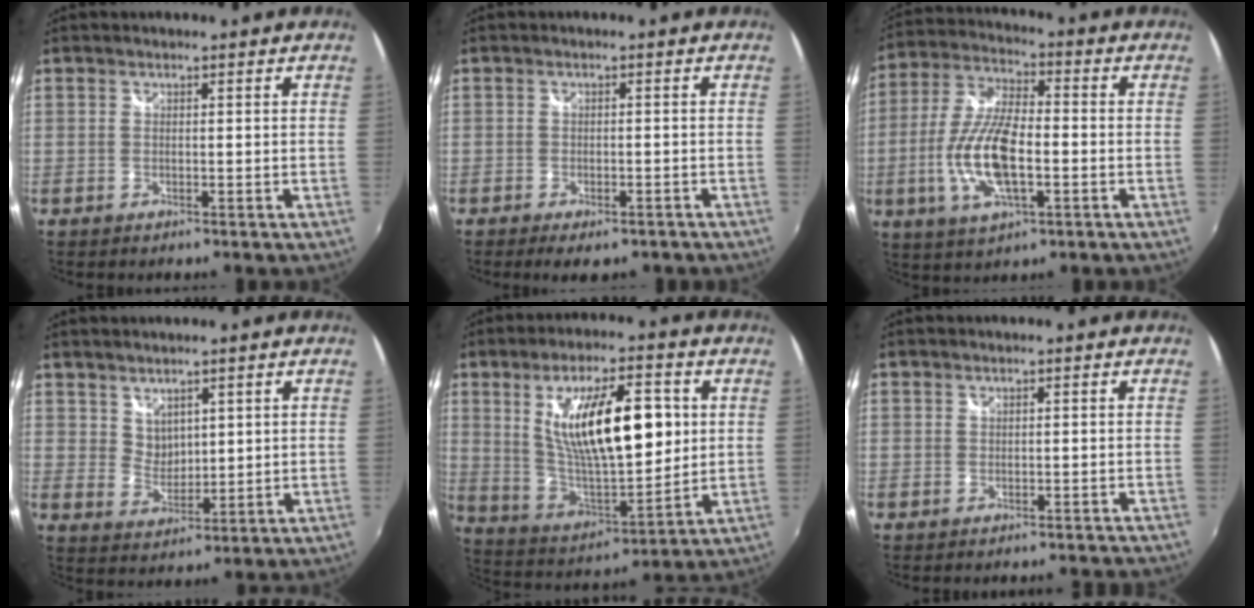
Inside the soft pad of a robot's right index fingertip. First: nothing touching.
{"total": 5.5, "force": [-4.1, 2.1, 3.1], "torque": [-0.070, -0.019, -0.057]}
{"total": 14.5, "force": [-3.2, 5.4, 13.1], "torque": [-0.273, -0.004, -0.061]}
{"total": 4.1, "force": [2.7, 2.7, 1.4], "torque": [-0.015, 0.000, 0.056]}
{"total": 19.0, "force": [4.6, 6.6, 17.2], "torque": [-0.295, 0.000, 0.093]}
{"total": 3.1, "force": [-2.6, 1.5, 0.8], "torque": [-0.003, 0.001, -0.030]}